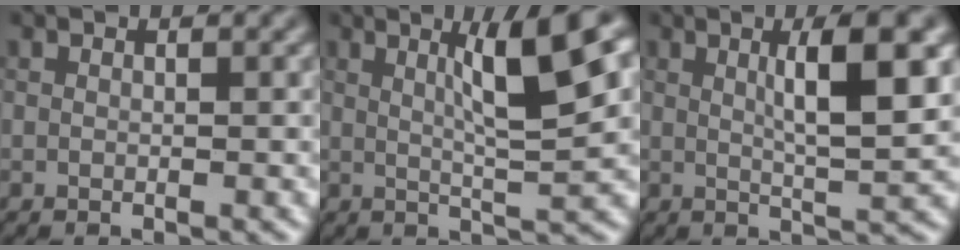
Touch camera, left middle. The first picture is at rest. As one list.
[{"total": 7.2, "force": [2.2, 1.1, 6.8], "torque": [-0.093, 0.010, 0.034]}, {"total": 6.2, "force": [1.6, 1.2, 5.8], "torque": [-0.082, 0.006, 0.025]}]